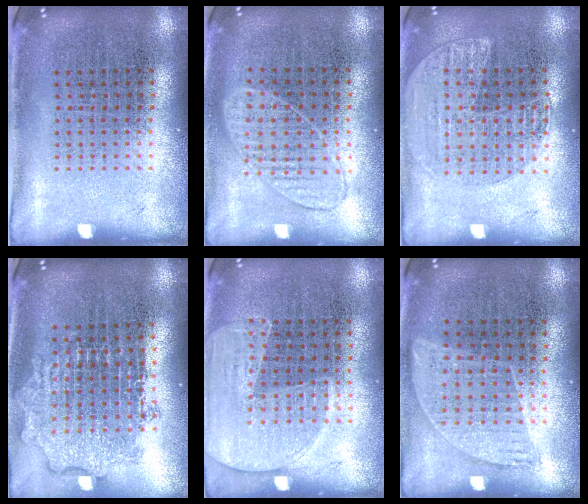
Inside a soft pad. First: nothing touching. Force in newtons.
{"total": 0.9, "press": 0.8, "slide": 0.3}
{"total": 1.5, "press": 1.4, "slide": 0.4}
{"total": 1.9, "press": 1.5, "slide": 1.1}
{"total": 1.6, "press": 1.4, "slide": 0.8}
{"total": 0.9, "press": 0.8, "slide": 0.4}